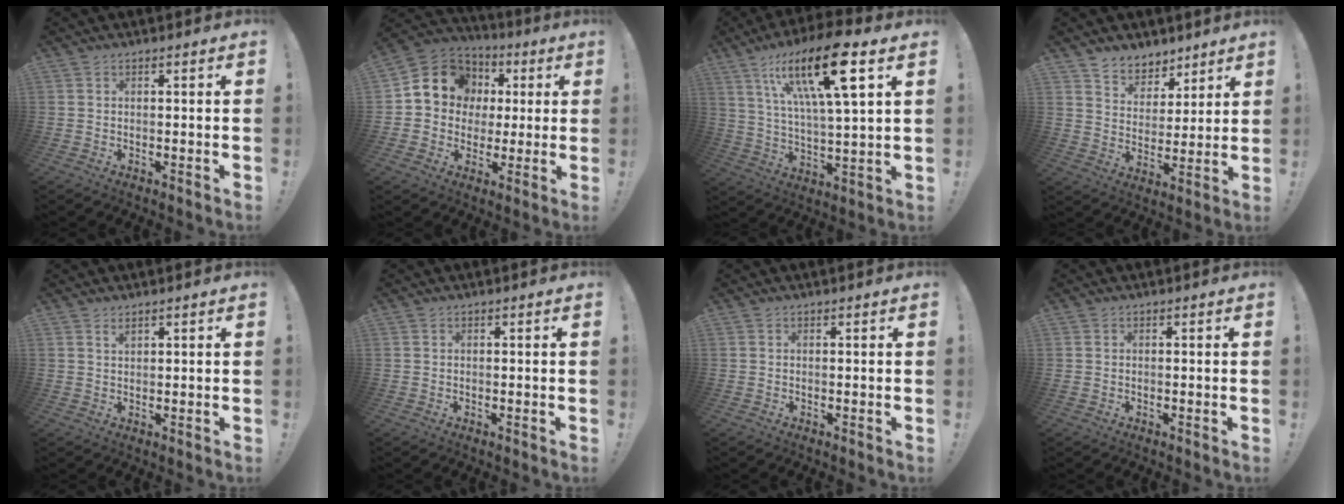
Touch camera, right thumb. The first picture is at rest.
{"total": 13.1, "force": [3.4, 11.6, 5.1], "torque": [-0.070, -0.009, 0.074]}
{"total": 20.4, "force": [9.7, 5.3, 17.2], "torque": [-0.296, -0.041, 0.141]}
{"total": 7.9, "force": [6.0, 5.0, 0.8], "torque": [-0.015, -0.055, 0.118]}
{"total": 1.5, "force": [1.2, 0.7, 0.6], "torque": [-0.001, -0.005, 0.021]}
{"total": 0.0}
{"total": 0.0}
{"total": 0.8, "force": [0.2, -0.3, 0.8], "torque": [-0.014, 0.000, 0.003]}